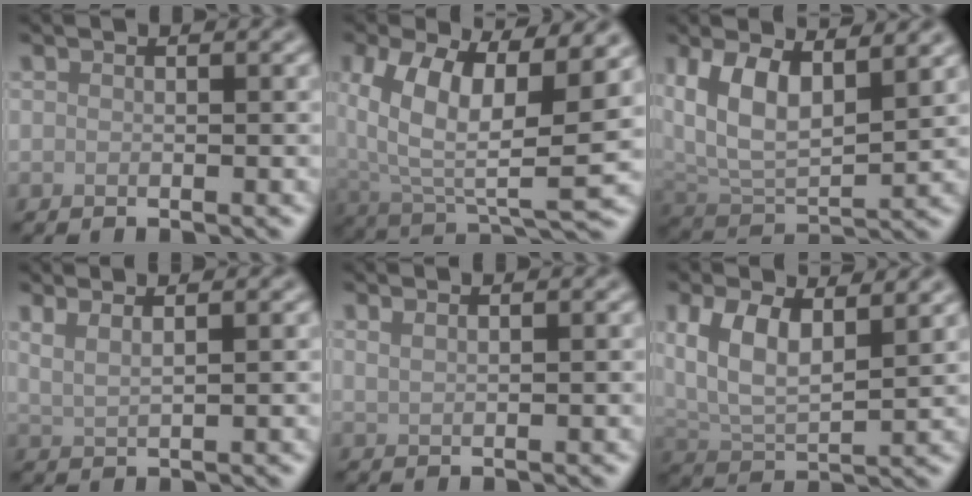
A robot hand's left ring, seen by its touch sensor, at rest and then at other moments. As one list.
[{"total": 11.9, "force": [3.6, 5.2, 10.0], "torque": [-0.188, -0.016, 0.069]}, {"total": 8.6, "force": [3.5, 4.3, 6.5], "torque": [-0.120, 0.001, 0.057]}, {"total": 3.1, "force": [2.1, 1.0, 2.0], "torque": [-0.022, 0.006, 0.019]}, {"total": 1.5, "force": [1.1, 0.5, 0.8], "torque": [-0.009, 0.000, 0.014]}, {"total": 7.1, "force": [3.2, 3.5, 5.2], "torque": [-0.104, 0.001, 0.055]}]